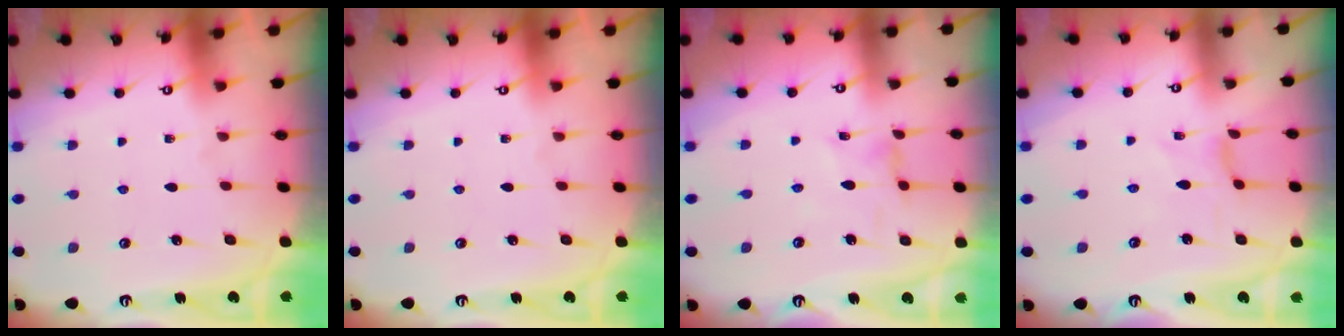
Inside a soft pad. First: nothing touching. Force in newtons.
{"total": 0.0}
{"total": 1.7, "press": 1.6, "slide": 0.3}
{"total": 0.0}